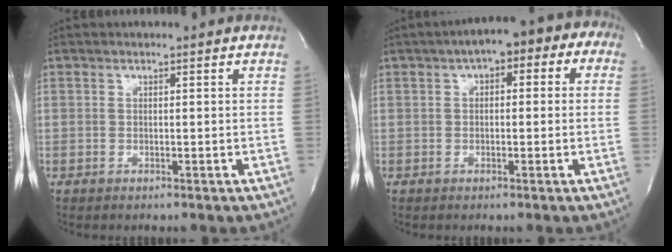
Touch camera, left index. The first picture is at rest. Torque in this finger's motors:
{"motor_torque": [0.80, -0.72, 0.40, 0.08]}